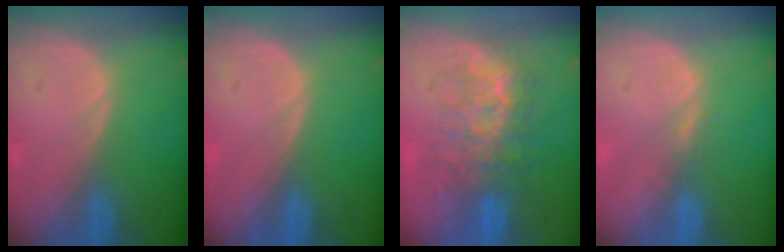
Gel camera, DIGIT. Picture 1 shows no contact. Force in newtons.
{"total": 0.0}
{"total": 7.9, "press": 7.7, "slide": 1.4}
{"total": 1.1, "press": 1.1, "slide": 0.2}